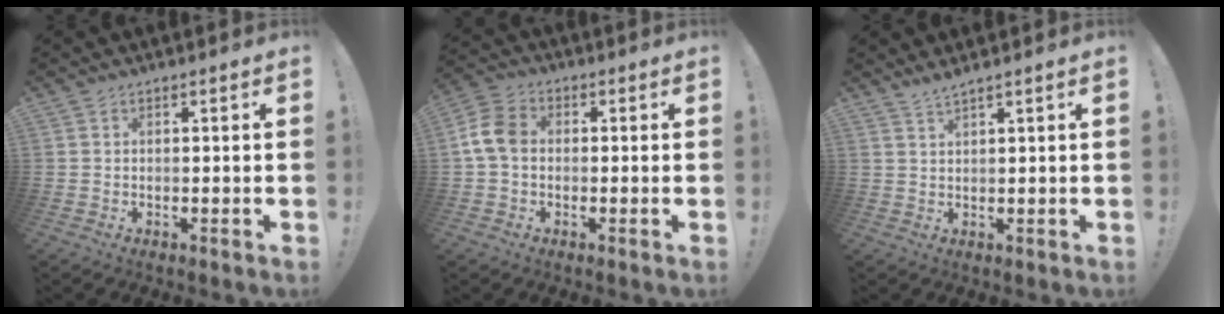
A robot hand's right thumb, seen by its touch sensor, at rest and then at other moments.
{"total": 8.6, "force": [0.0, 6.1, 6.1], "torque": [-0.137, 0.018, 0.008]}
{"total": 2.3, "force": [2.0, -0.4, 1.0], "torque": [-0.031, -0.006, 0.036]}